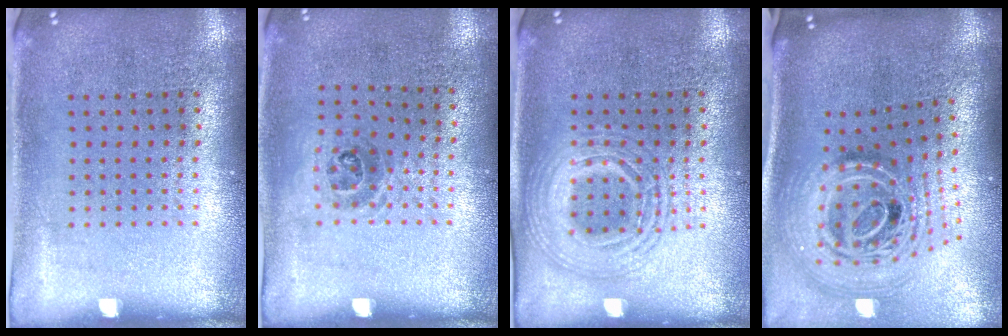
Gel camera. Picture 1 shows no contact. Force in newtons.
{"total": 1.0, "press": 0.6, "slide": 0.7}
{"total": 2.6, "press": 2.6, "slide": 0.2}
{"total": 2.9, "press": 2.0, "slide": 2.1}